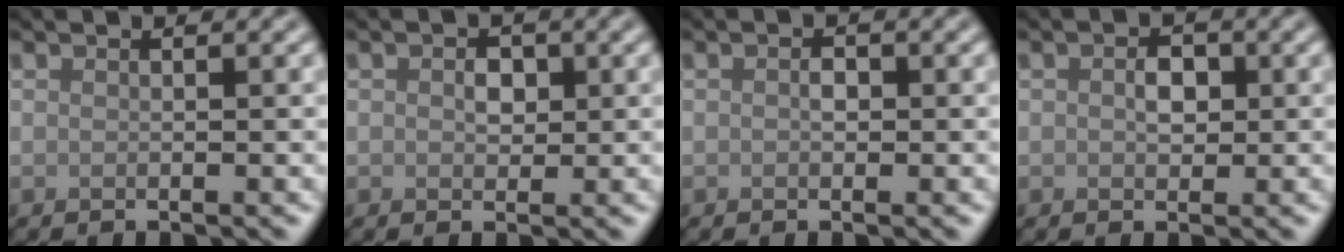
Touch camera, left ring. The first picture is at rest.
{"total": 1.5, "force": [0.2, 1.1, 1.0], "torque": [-0.017, 0.000, 0.000]}
{"total": 1.0, "force": [0.0, 0.6, 0.7], "torque": [-0.013, -0.001, -0.002]}
{"total": 1.8, "force": [0.2, 1.2, 1.3], "torque": [-0.024, 0.001, -0.001]}